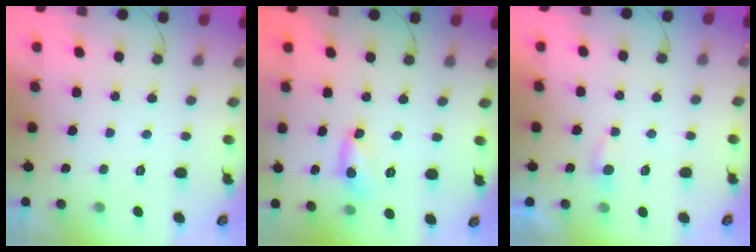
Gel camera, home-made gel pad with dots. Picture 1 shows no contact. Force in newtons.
{"total": 6.0, "press": 6.0, "slide": 0.4}
{"total": 2.3, "press": 2.3, "slide": 0.3}